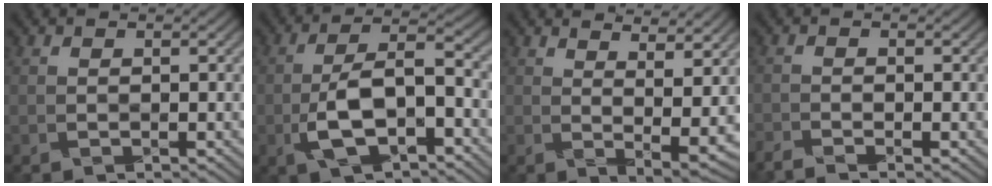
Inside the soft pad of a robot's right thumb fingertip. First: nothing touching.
{"total": 9.0, "force": [-3.4, 4.0, 7.3], "torque": [-0.137, 0.008, -0.070]}
{"total": 7.0, "force": [4.4, 1.0, 5.3], "torque": [-0.083, 0.001, 0.065]}
{"total": 2.2, "force": [-2.0, 0.3, 0.8], "torque": [-0.022, -0.004, -0.047]}